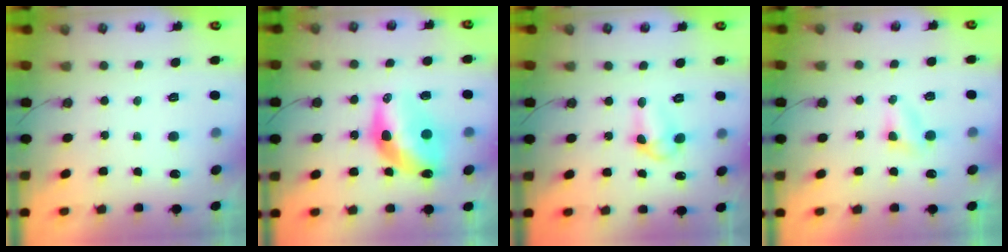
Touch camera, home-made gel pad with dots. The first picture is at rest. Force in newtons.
{"total": 12.7, "press": 12.7, "slide": 0.8}
{"total": 8.2, "press": 8.2, "slide": 0.4}
{"total": 4.2, "press": 4.2, "slide": 0.4}